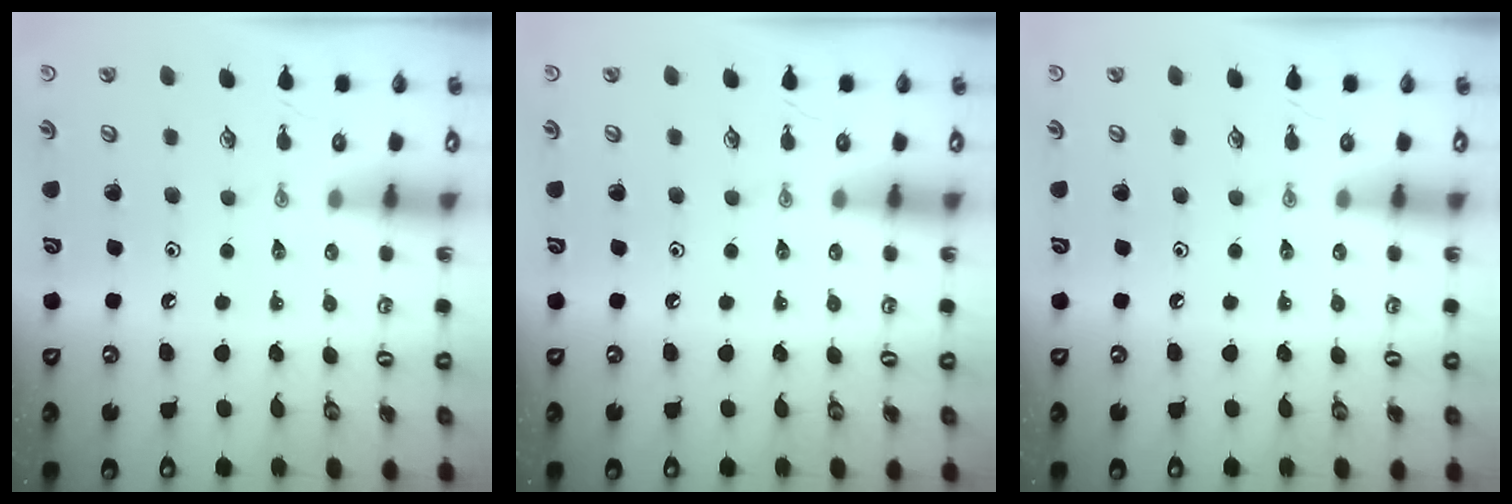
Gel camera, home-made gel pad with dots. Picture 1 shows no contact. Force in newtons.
{"total": 0.0}
{"total": 0.0}